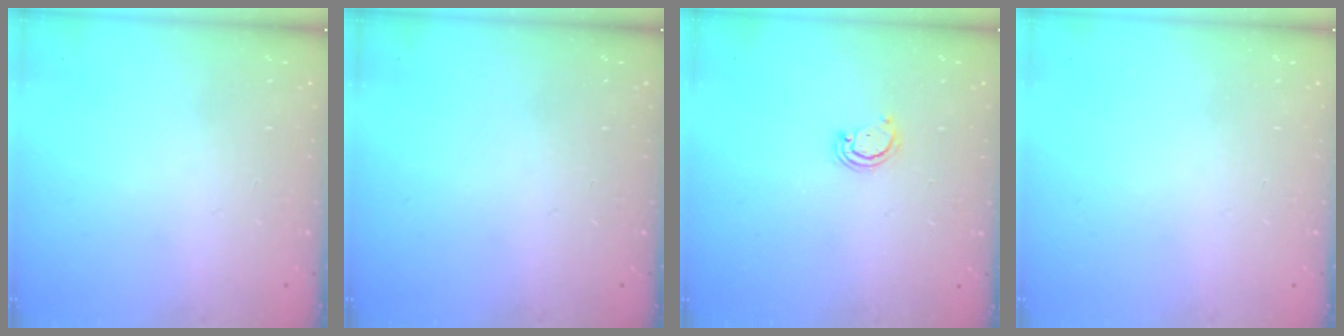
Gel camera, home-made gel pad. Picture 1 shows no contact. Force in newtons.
{"total": 0.0}
{"total": 2.5, "press": 2.4, "slide": 0.2}
{"total": 0.0}